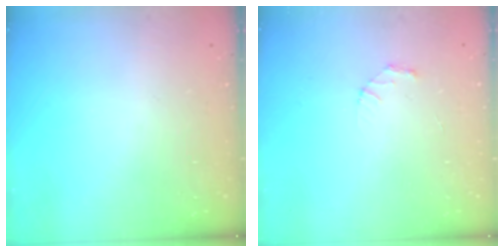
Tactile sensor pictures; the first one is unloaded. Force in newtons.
{"total": 2.1, "press": 2.1, "slide": 0.2}